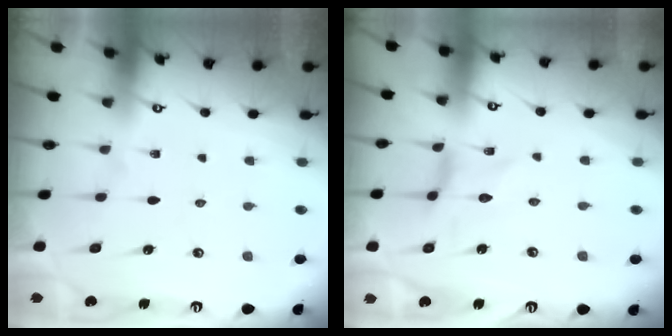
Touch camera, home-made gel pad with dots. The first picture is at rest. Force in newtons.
{"total": 0.0}